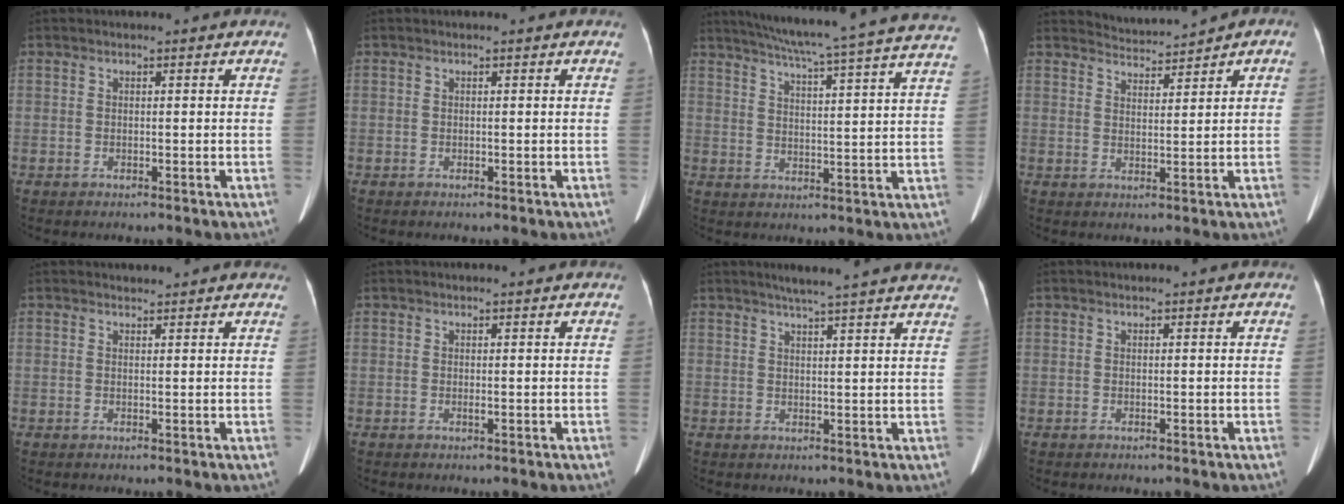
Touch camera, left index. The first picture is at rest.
{"total": 0.0}
{"total": 25.5, "force": [22.6, -0.8, 11.9], "torque": [-0.192, -0.036, 0.280]}
{"total": 2.8, "force": [2.8, -0.1, -0.4], "torque": [0.006, 0.013, 0.057]}
{"total": 1.9, "force": [1.9, 0.4, 0.2], "torque": [-0.009, 0.011, 0.023]}
{"total": 0.6, "force": [0.3, 0.1, 0.5], "torque": [-0.011, 0.001, 0.003]}
{"total": 14.8, "force": [13.2, 0.4, 6.7], "torque": [-0.097, 0.011, 0.157]}
{"total": 0.5, "force": [0.5, 0.0, 0.2], "torque": [-0.002, 0.011, 0.010]}